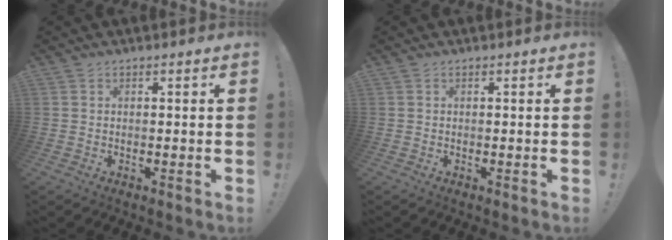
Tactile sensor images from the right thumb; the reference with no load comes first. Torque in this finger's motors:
{"motor_torque": [0.00, 0.00, 0.00, 0.00, 0.00]}